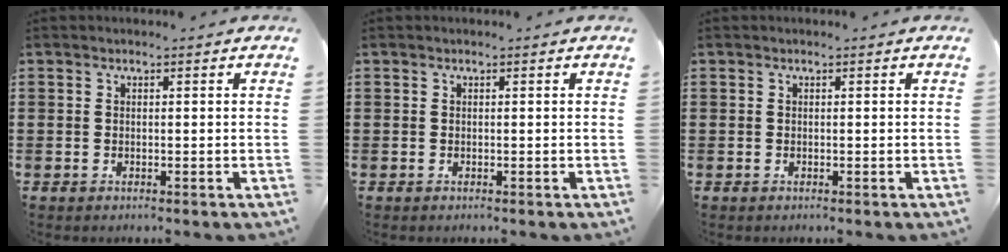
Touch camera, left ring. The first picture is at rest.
{"total": 0.0}
{"total": 0.0}